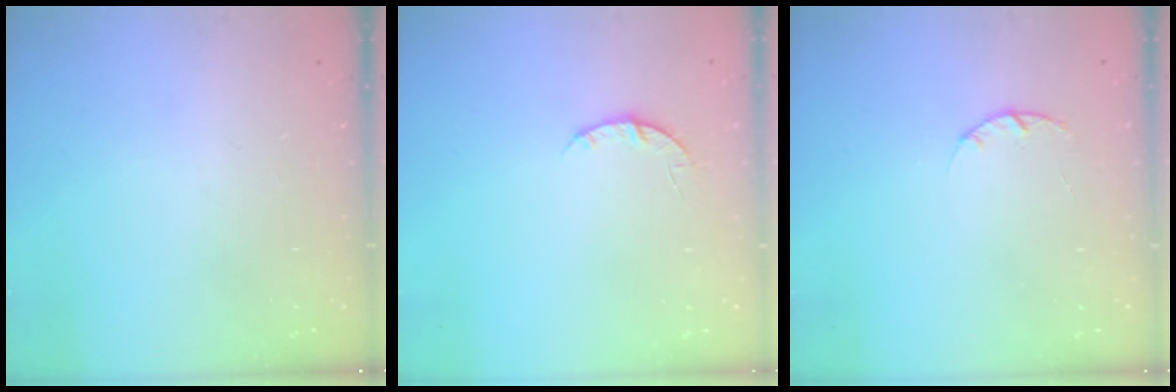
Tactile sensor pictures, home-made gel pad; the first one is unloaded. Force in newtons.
{"total": 3.5, "press": 3.4, "slide": 0.4}
{"total": 2.0, "press": 1.9, "slide": 0.4}